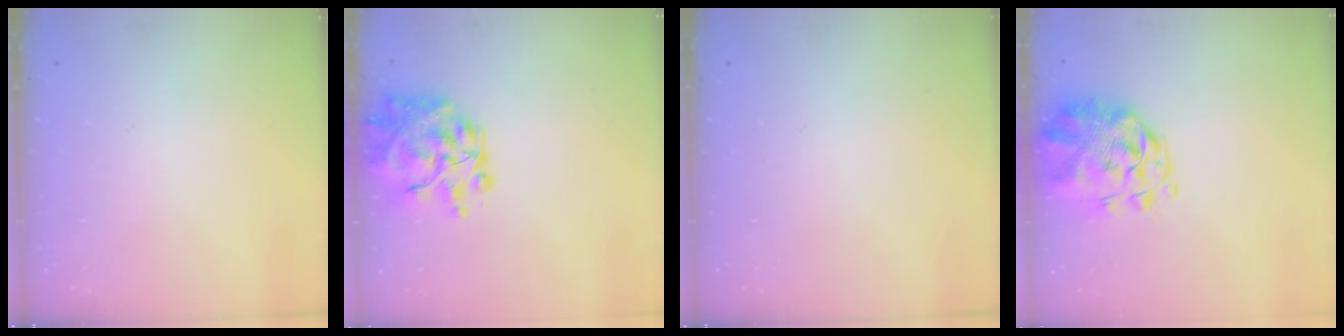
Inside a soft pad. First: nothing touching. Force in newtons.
{"total": 12.0, "press": 11.4, "slide": 3.9}
{"total": 0.0}
{"total": 3.8, "press": 3.6, "slide": 1.2}